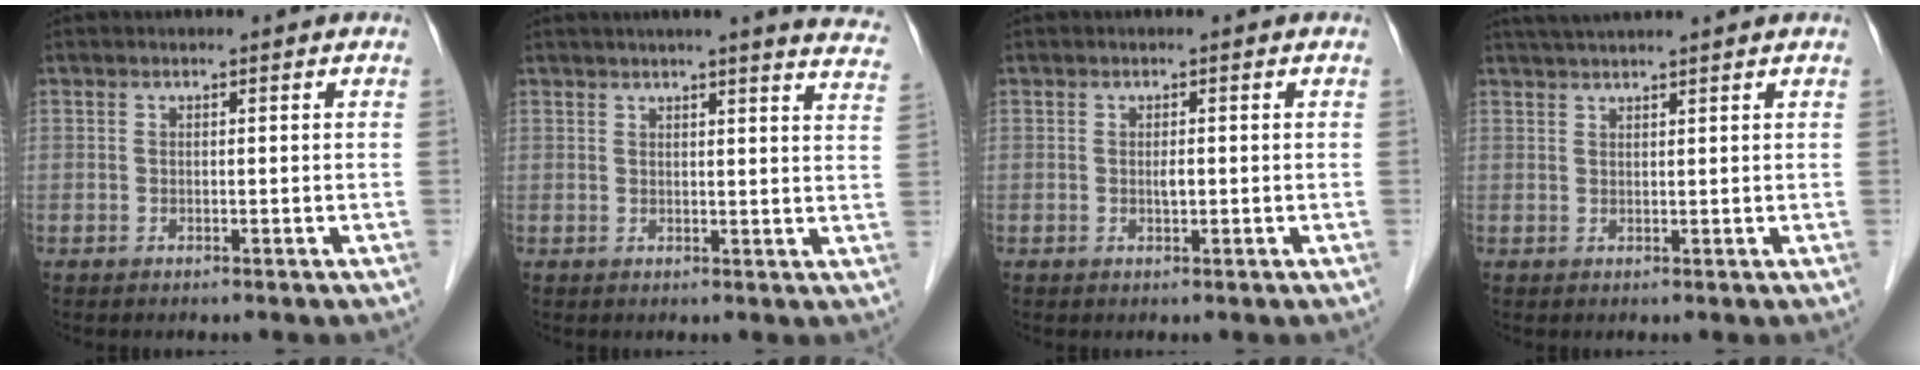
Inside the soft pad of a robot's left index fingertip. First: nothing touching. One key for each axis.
{"total": 15.3, "fx": 13.7, "fy": 0.4, "fz": 6.7, "tx": -0.074, "ty": -0.034, "tz": 0.141}
{"total": 0.9, "fx": 0.0, "fy": 0.2, "fz": 0.9, "tx": -0.016, "ty": -0.001, "tz": 0.000}
{"total": 5.5, "fx": 4.8, "fy": -0.8, "fz": 2.6, "tx": -0.038, "ty": 0.033, "tz": 0.077}